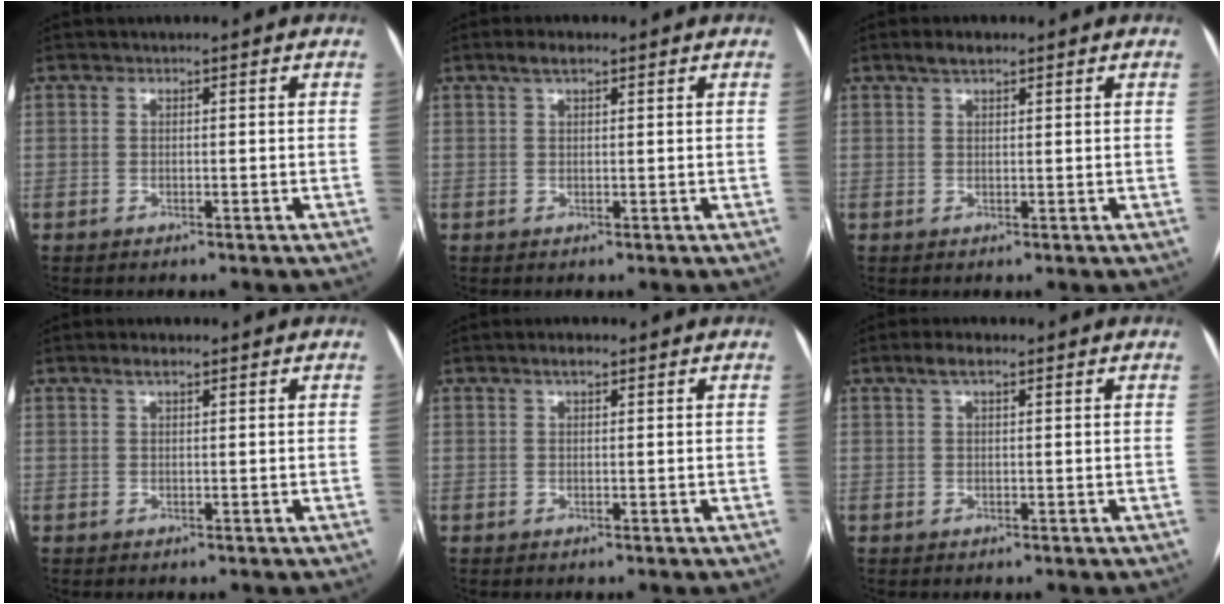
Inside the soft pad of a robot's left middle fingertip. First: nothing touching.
{"total": 2.4, "force": [1.6, 0.8, 1.6], "torque": [-0.034, 0.013, 0.030]}
{"total": 2.4, "force": [1.8, 0.8, 1.4], "torque": [-0.028, 0.011, 0.032]}
{"total": 1.7, "force": [1.2, 0.5, 1.2], "torque": [-0.024, 0.009, 0.022]}
{"total": 1.7, "force": [1.1, 0.6, 1.1], "torque": [-0.021, 0.009, 0.017]}
{"total": 2.6, "force": [1.5, 0.8, 1.9], "torque": [-0.040, 0.016, 0.029]}